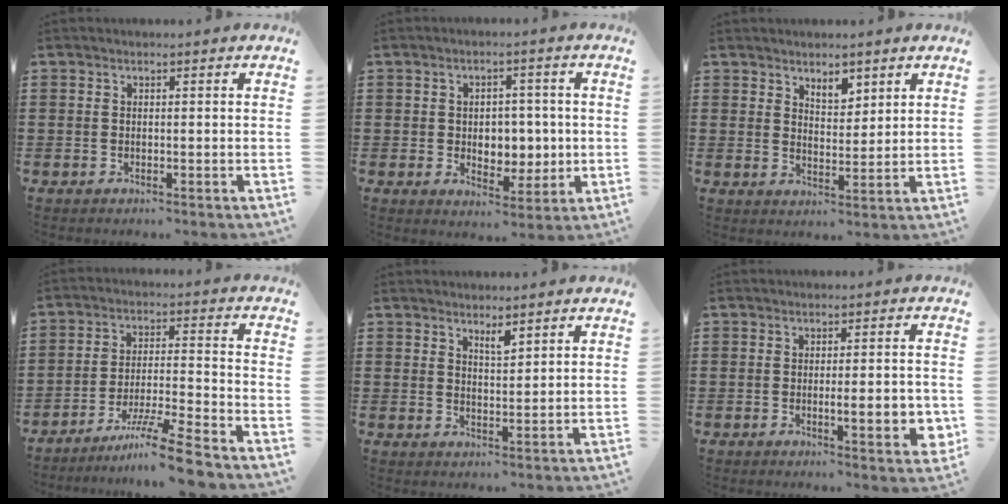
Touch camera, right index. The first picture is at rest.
{"total": 4.9, "force": [0.3, 4.0, 2.8], "torque": [-0.043, 0.006, -0.003]}
{"total": 3.6, "force": [3.1, 1.6, 1.0], "torque": [-0.021, -0.001, 0.056]}
{"total": 9.4, "force": [-7.7, -0.3, 5.4], "torque": [-0.094, 0.005, -0.150]}
{"total": 2.4, "force": [2.0, 0.5, 1.2], "torque": [-0.019, 0.000, 0.034]}
{"total": 5.2, "force": [-1.0, 1.1, 5.0], "torque": [-0.065, -0.007, -0.018]}